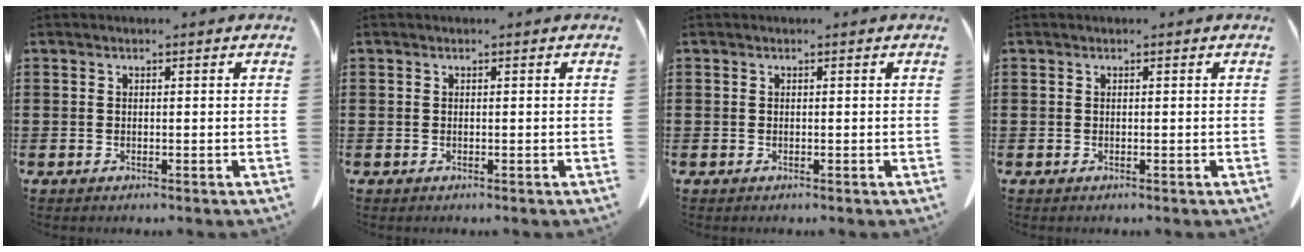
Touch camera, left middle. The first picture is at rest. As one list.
[{"total": 0.0}, {"total": 0.0}, {"total": 0.0}]